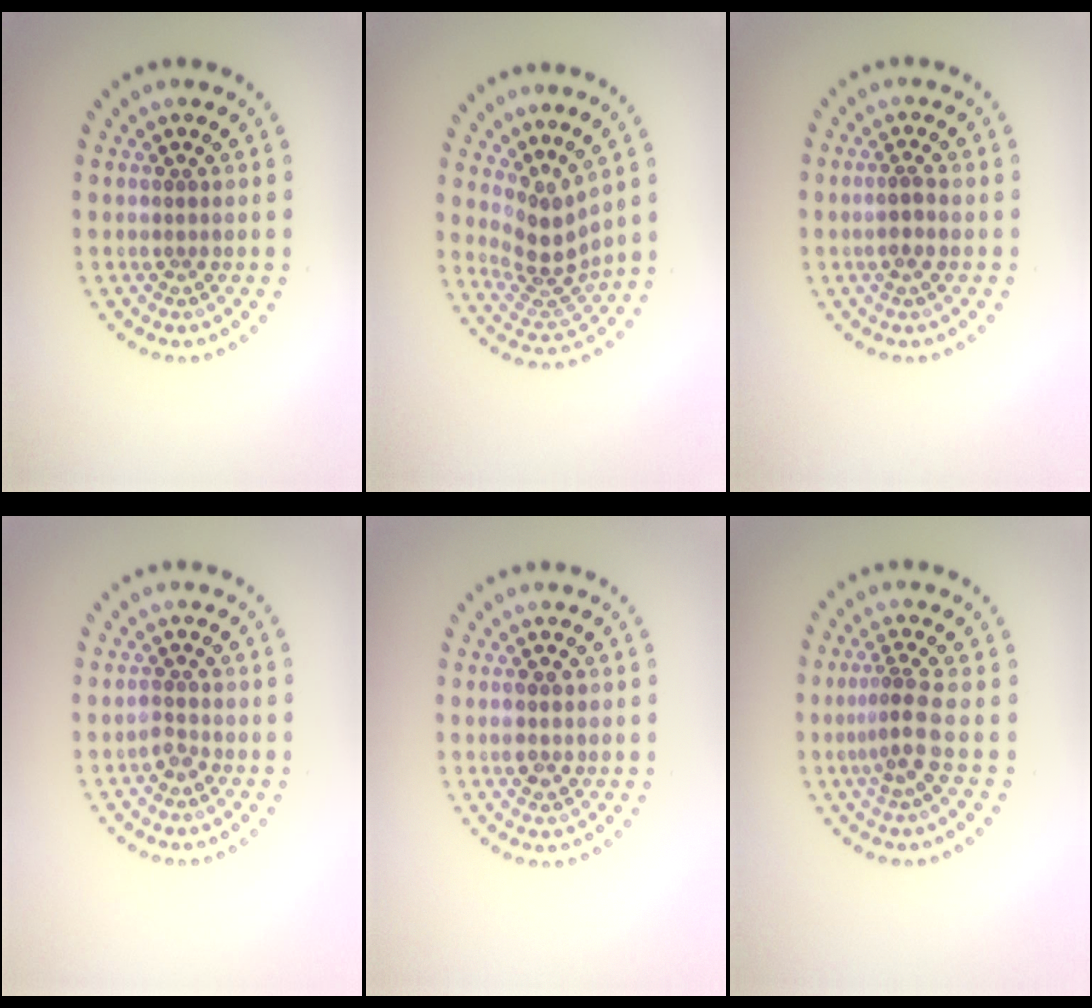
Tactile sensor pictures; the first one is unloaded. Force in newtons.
{"total": 3.4, "press": 2.4, "slide": 2.5}
{"total": 1.4, "press": 1.1, "slide": 0.8}
{"total": 1.1, "press": 0.8, "slide": 0.7}
{"total": 2.0, "press": 2.0, "slide": 0.0}
{"total": 2.8, "press": 1.8, "slide": 2.1}